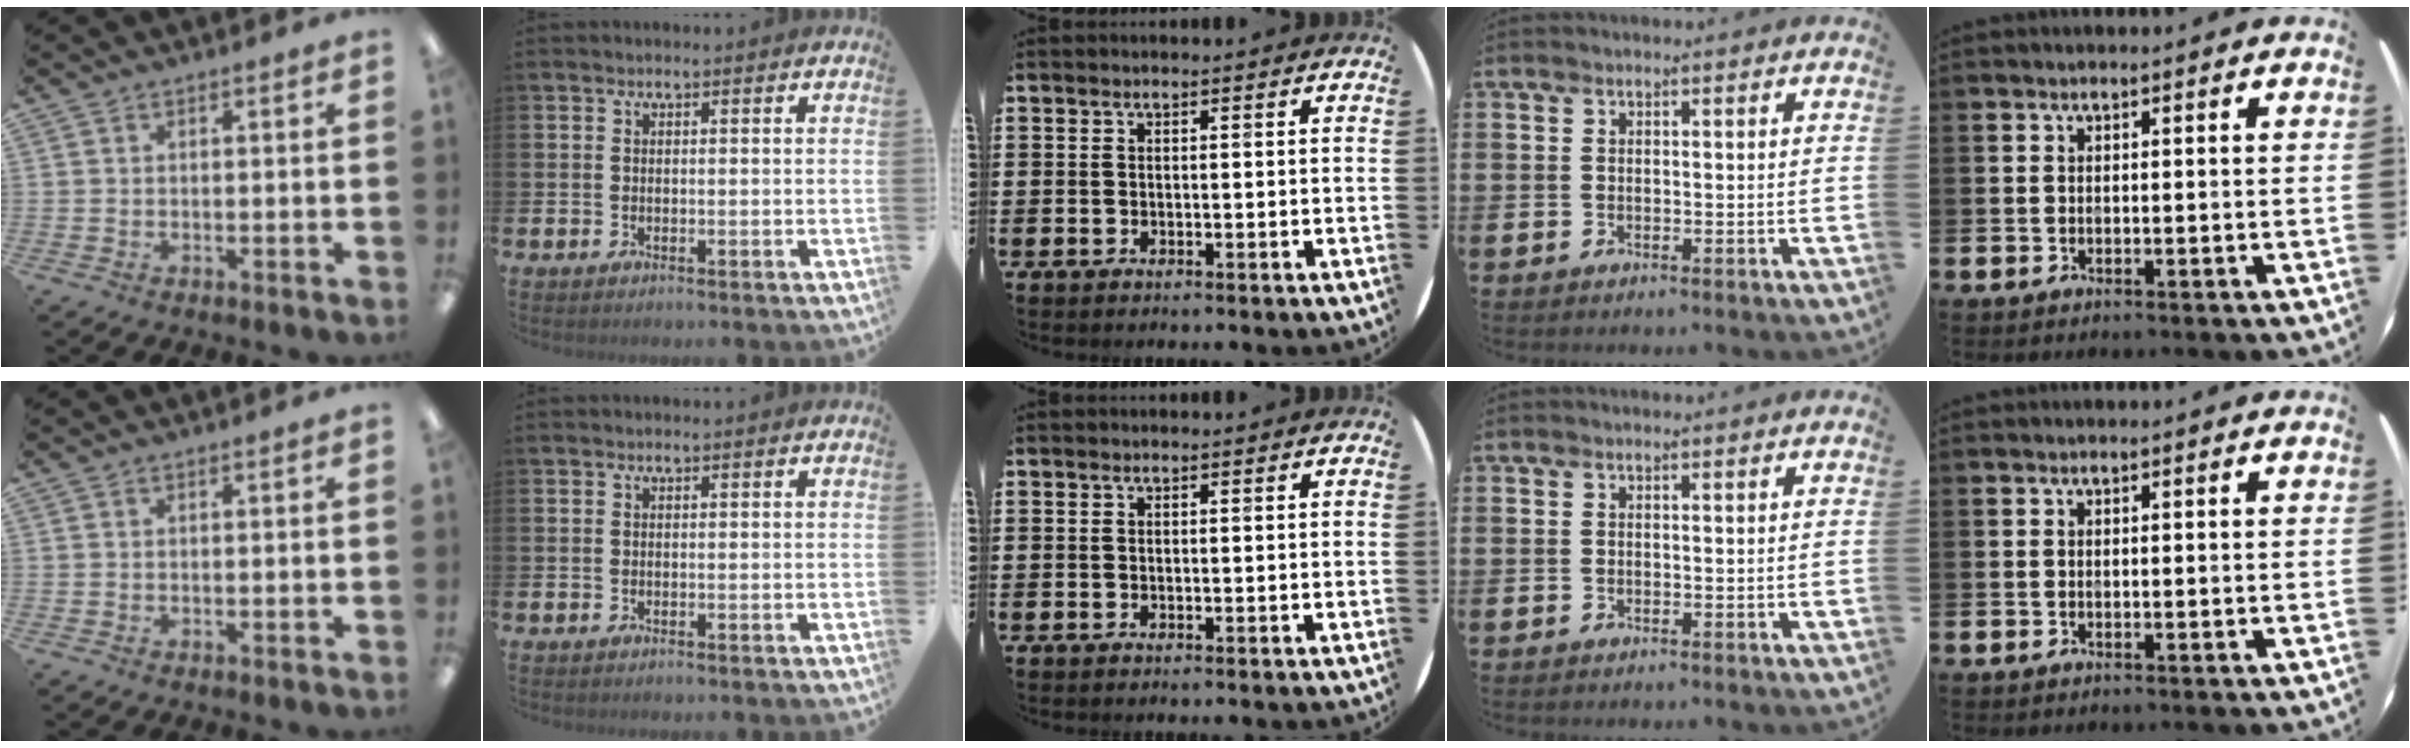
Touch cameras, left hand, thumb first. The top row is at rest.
{}